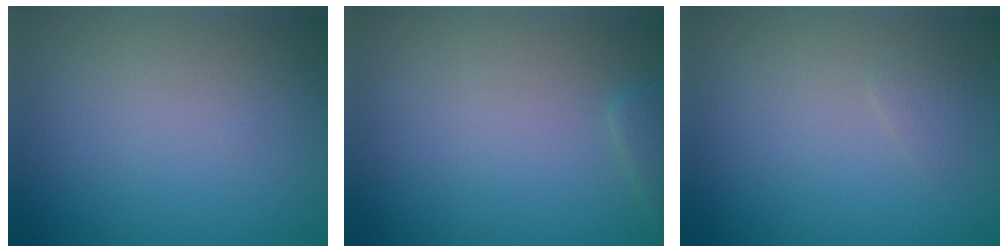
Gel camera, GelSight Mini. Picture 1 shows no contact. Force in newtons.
{"total": 0.9, "press": 0.9, "slide": 0.0}
{"total": 0.7, "press": 0.7, "slide": 0.1}